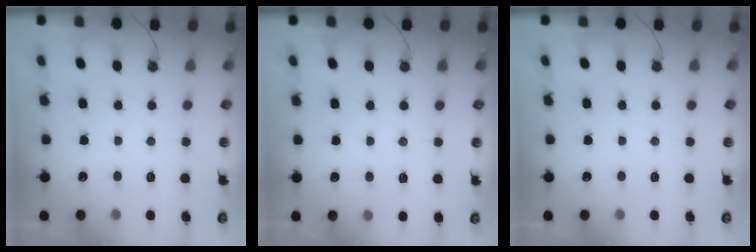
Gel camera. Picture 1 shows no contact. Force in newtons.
{"total": 3.0, "press": 2.4, "slide": 1.8}
{"total": 0.0}